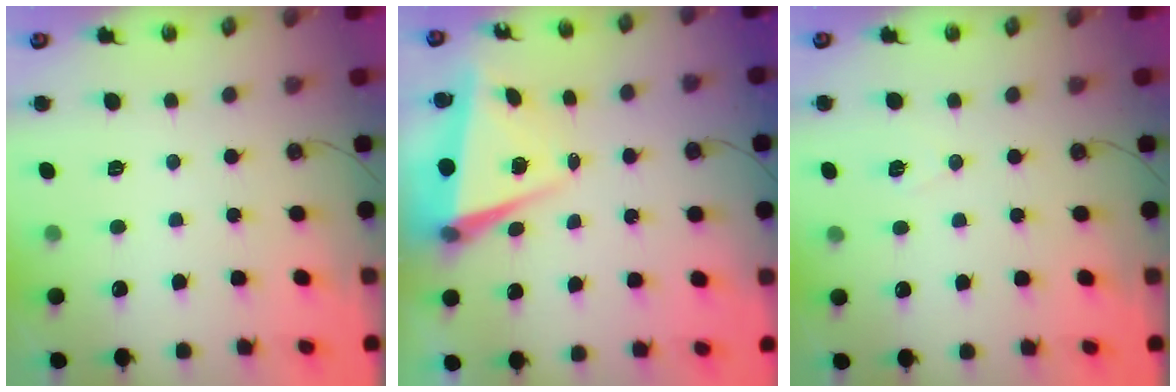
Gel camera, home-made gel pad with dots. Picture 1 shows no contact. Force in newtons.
{"total": 5.4, "press": 5.2, "slide": 1.3}
{"total": 6.9, "press": 5.2, "slide": 4.5}